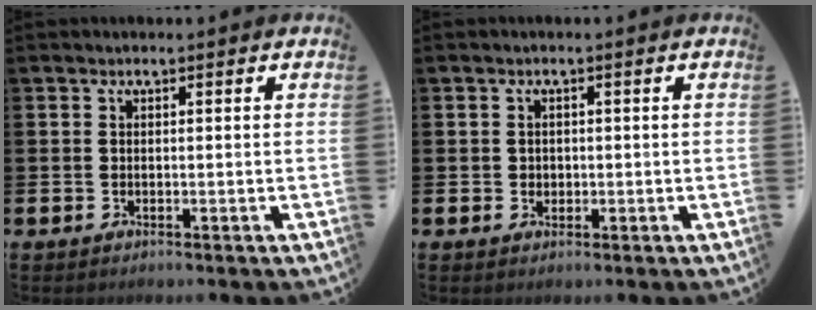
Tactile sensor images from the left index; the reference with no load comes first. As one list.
[{"total": 1.2, "force": [0.4, 1.1, 0.3], "torque": [0.009, 0.003, 0.002]}]